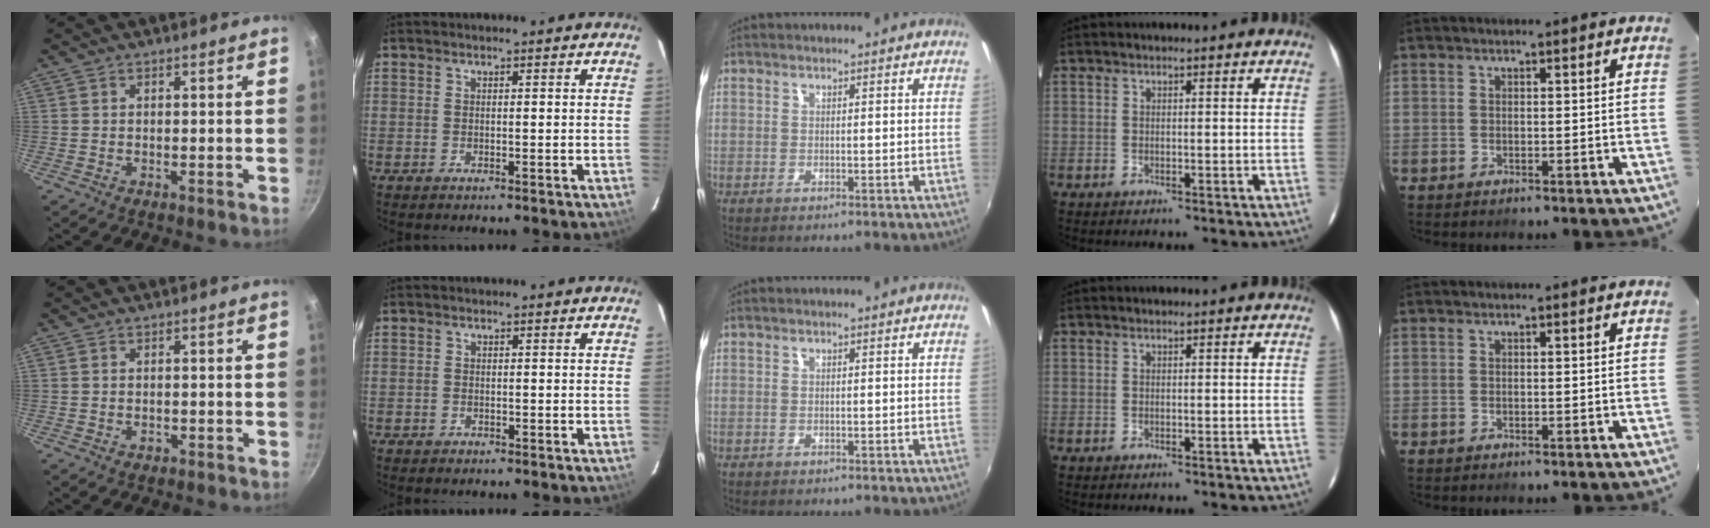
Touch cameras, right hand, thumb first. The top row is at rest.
{"thumb": {"total": 1.2, "force": [-0.4, 0.8, 0.7], "torque": [-0.010, 0.002, -0.007]}, "index": {"total": 1.1, "force": [-0.7, 0.8, 0.0], "torque": [0.000, 0.005, -0.010]}}